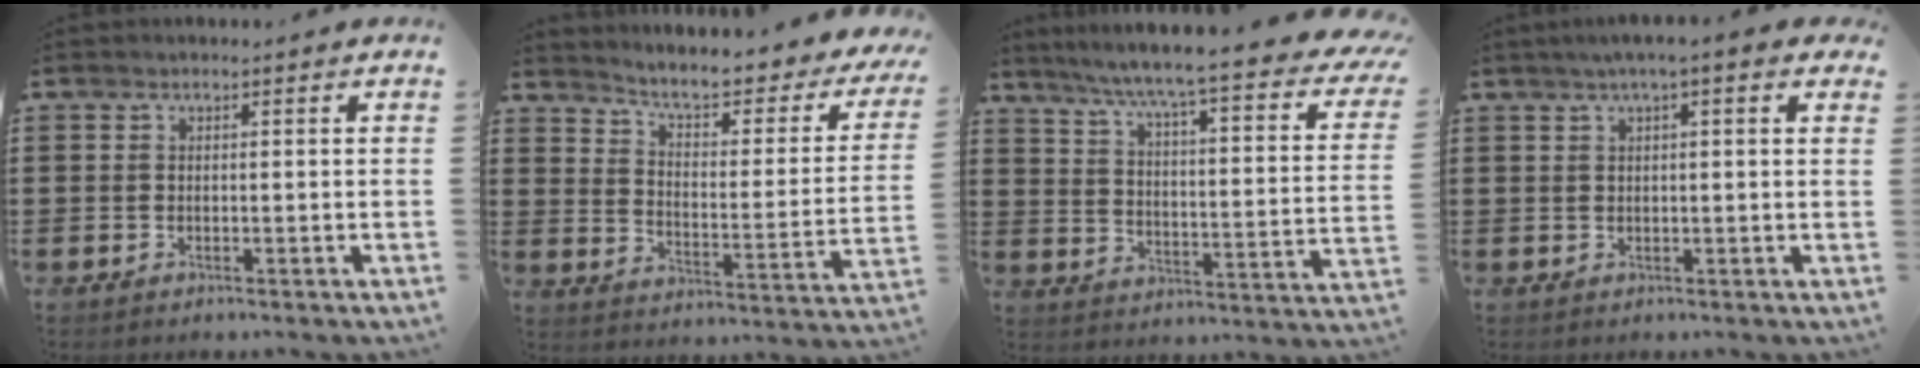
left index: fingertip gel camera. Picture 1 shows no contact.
{"total": 4.9, "force": [3.8, 0.6, 2.9], "torque": [-0.068, -0.037, 0.054]}
{"total": 5.9, "force": [4.5, -0.8, 3.7], "torque": [-0.091, -0.046, 0.064]}
{"total": 2.6, "force": [1.4, 0.2, 2.2], "torque": [-0.046, 0.005, 0.024]}